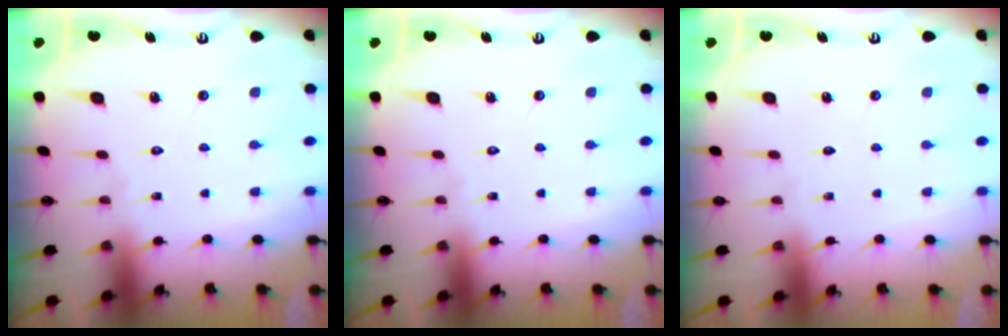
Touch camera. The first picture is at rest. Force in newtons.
{"total": 0.0}
{"total": 0.0}